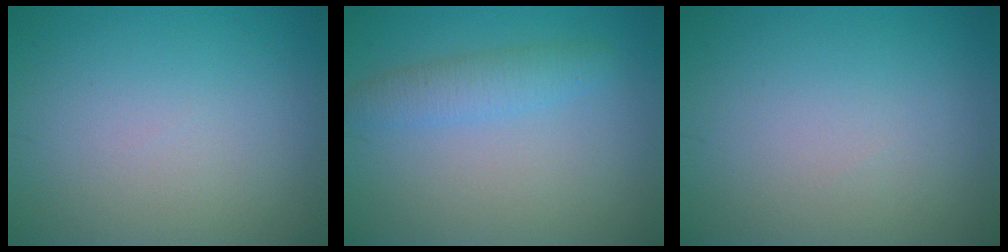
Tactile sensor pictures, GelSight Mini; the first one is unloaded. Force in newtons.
{"total": 2.4, "press": 2.4, "slide": 0.1}
{"total": 0.0}